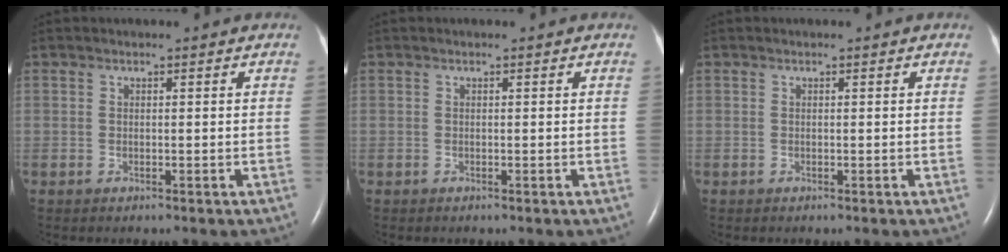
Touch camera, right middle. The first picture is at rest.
{"total": 0.0}
{"total": 0.0}